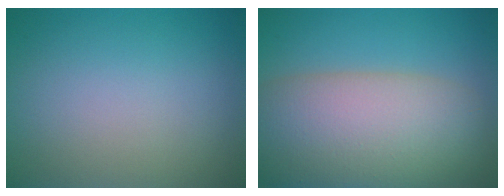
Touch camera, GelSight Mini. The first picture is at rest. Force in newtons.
{"total": 12.4, "press": 12.4, "slide": 0.6}